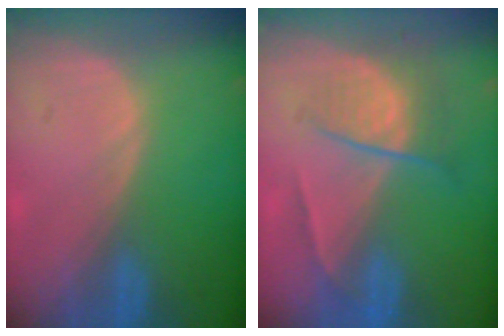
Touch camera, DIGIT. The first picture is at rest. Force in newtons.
{"total": 6.8, "press": 5.9, "slide": 3.4}